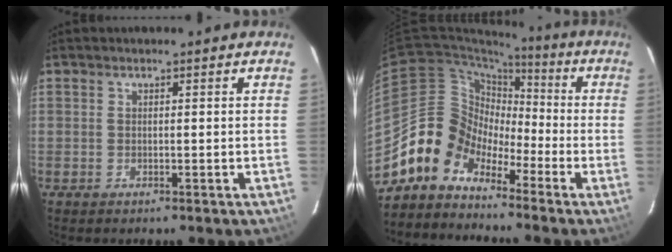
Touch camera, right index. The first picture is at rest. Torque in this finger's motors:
{"motor_torque": [0.81, -0.72, -0.32, -0.21]}